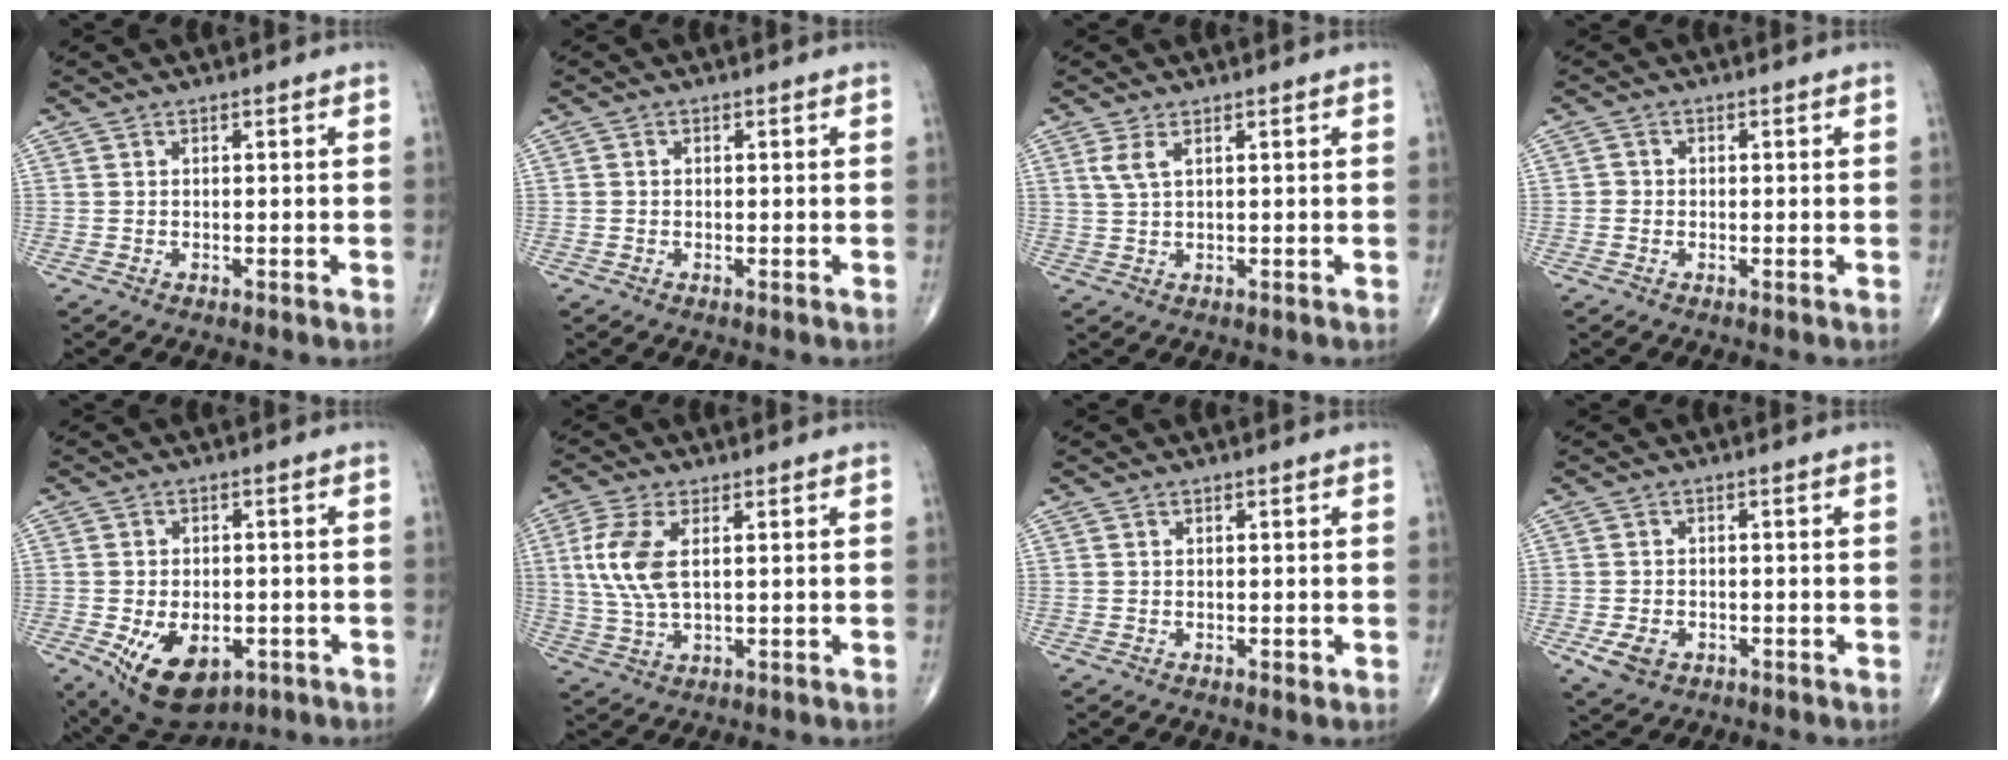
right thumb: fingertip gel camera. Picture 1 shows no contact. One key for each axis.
{"total": 0.7, "fx": -0.2, "fy": 0.6, "fz": 0.2, "tx": -0.001, "ty": 0.002, "tz": -0.006}
{"total": 2.8, "fx": 1.2, "fy": 1.0, "fz": 2.3, "tx": -0.058, "ty": 0.006, "tz": 0.034}
{"total": 1.5, "fx": -0.5, "fy": 1.4, "fz": 0.4, "tx": 0.002, "ty": 0.006, "tz": -0.013}
{"total": 12.6, "fx": -4.8, "fy": 7.5, "fz": 9.0, "tx": -0.133, "ty": 0.003, "tz": -0.060}
{"total": 9.3, "fx": 1.8, "fy": 4.5, "fz": 7.9, "tx": -0.187, "ty": -0.001, "tz": 0.038}
{"total": 0.8, "fx": -0.3, "fy": 0.5, "fz": 0.6, "tx": -0.007, "ty": -0.002, "tz": -0.005}
{"total": 4.5, "fx": -1.9, "fy": 3.2, "fz": 2.6, "tx": -0.048, "ty": 0.001, "tz": -0.028}